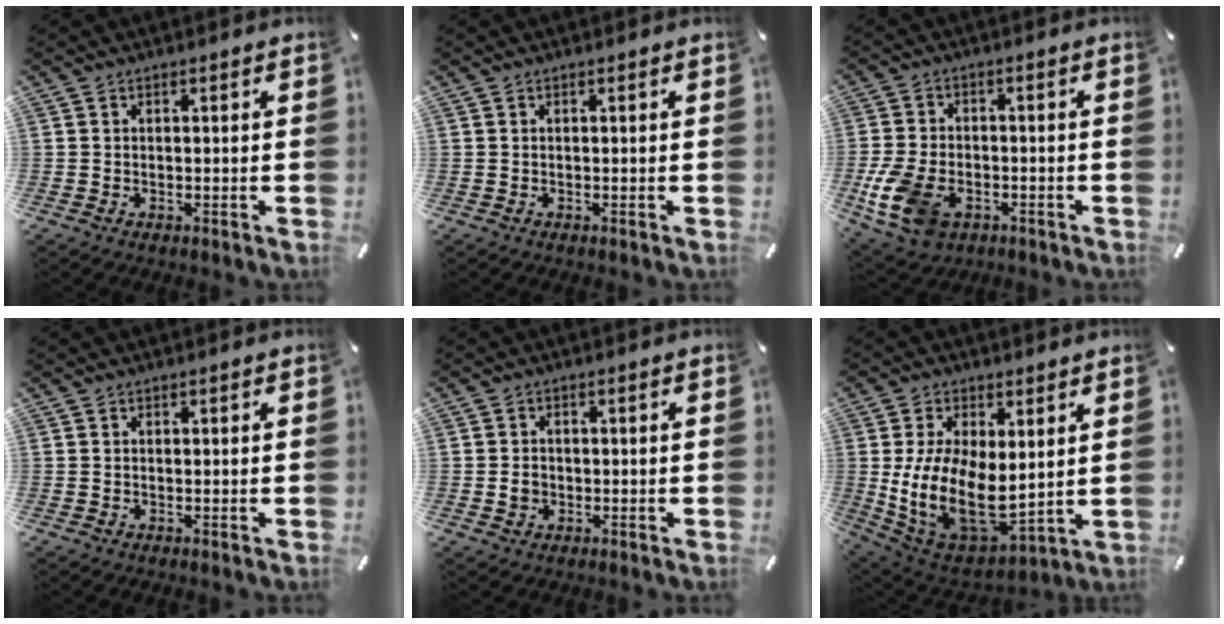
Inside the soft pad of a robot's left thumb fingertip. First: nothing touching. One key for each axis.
{"total": 0.0}
{"total": 11.2, "fx": -4.3, "fy": 7.6, "fz": 6.9, "tx": -0.161, "ty": 0.016, "tz": -0.076}
{"total": 0.0}
{"total": 2.6, "fx": -0.5, "fy": 2.3, "fz": 1.0, "tx": -0.019, "ty": 0.005, "tz": -0.011}
{"total": 15.1, "fx": 0.8, "fy": 9.7, "fz": 11.5, "tx": -0.240, "ty": -0.034, "tz": 0.025}